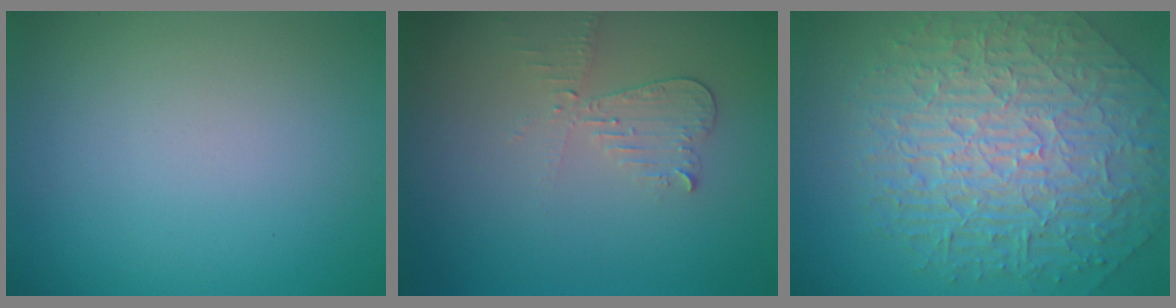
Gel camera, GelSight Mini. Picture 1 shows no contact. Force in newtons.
{"total": 2.1, "press": 2.1, "slide": 0.1}
{"total": 9.1, "press": 6.8, "slide": 6.0}